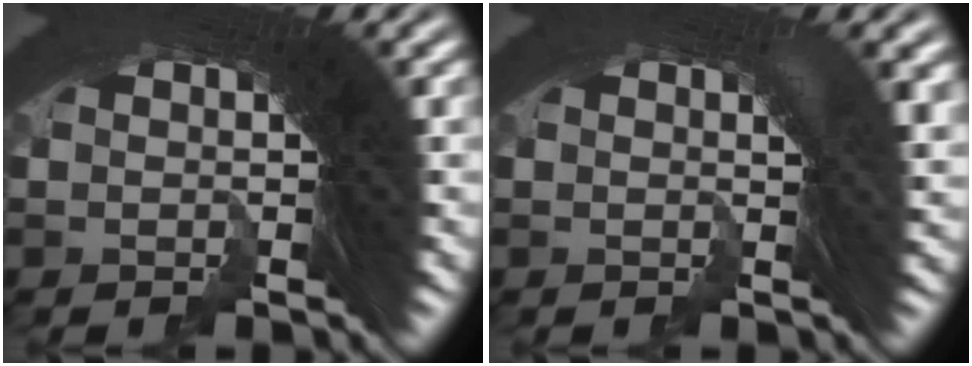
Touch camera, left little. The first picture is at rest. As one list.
[{"total": 0.9, "force": [0.2, -0.1, 0.9], "torque": [-0.018, 0.000, 0.004]}]